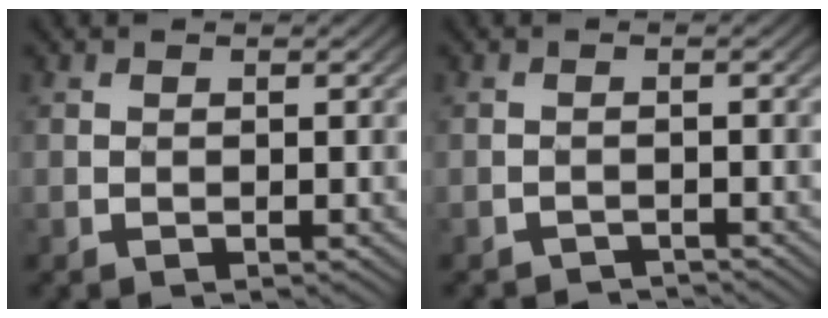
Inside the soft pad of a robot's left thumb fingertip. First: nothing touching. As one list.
[{"total": 1.7, "force": [-1.7, 0.2, 0.1], "torque": [0.003, 0.001, -0.030]}]